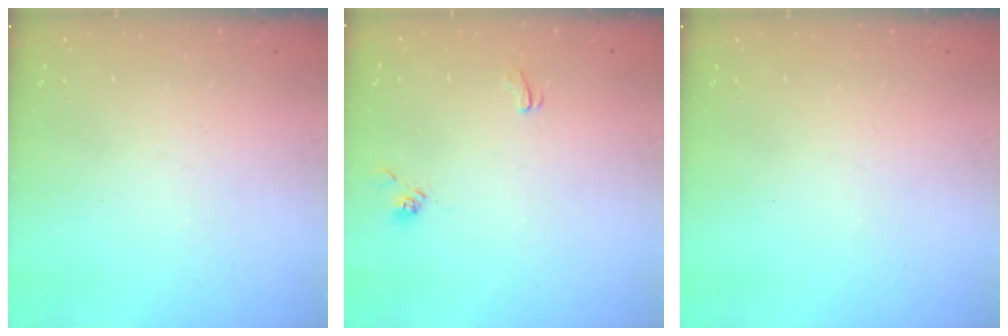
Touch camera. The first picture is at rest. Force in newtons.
{"total": 1.4, "press": 1.4, "slide": 0.4}
{"total": 0.0}